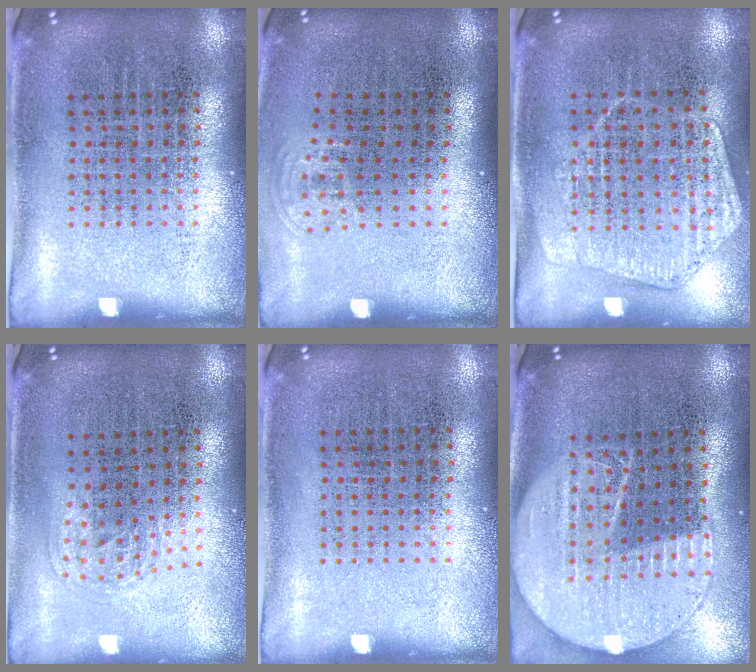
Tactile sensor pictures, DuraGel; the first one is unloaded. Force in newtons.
{"total": 0.7, "press": 0.5, "slide": 0.5}
{"total": 1.4, "press": 1.4, "slide": 0.3}
{"total": 1.0, "press": 0.6, "slide": 0.8}
{"total": 0.0}
{"total": 2.1, "press": 1.8, "slide": 1.1}